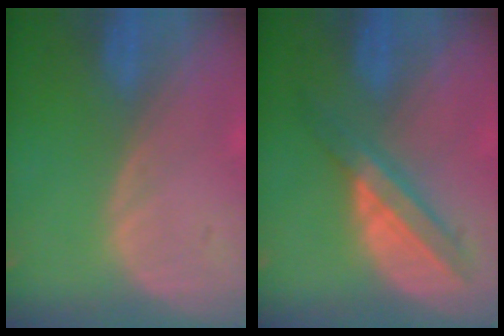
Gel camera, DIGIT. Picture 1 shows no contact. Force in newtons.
{"total": 5.7, "press": 5.6, "slide": 1.3}